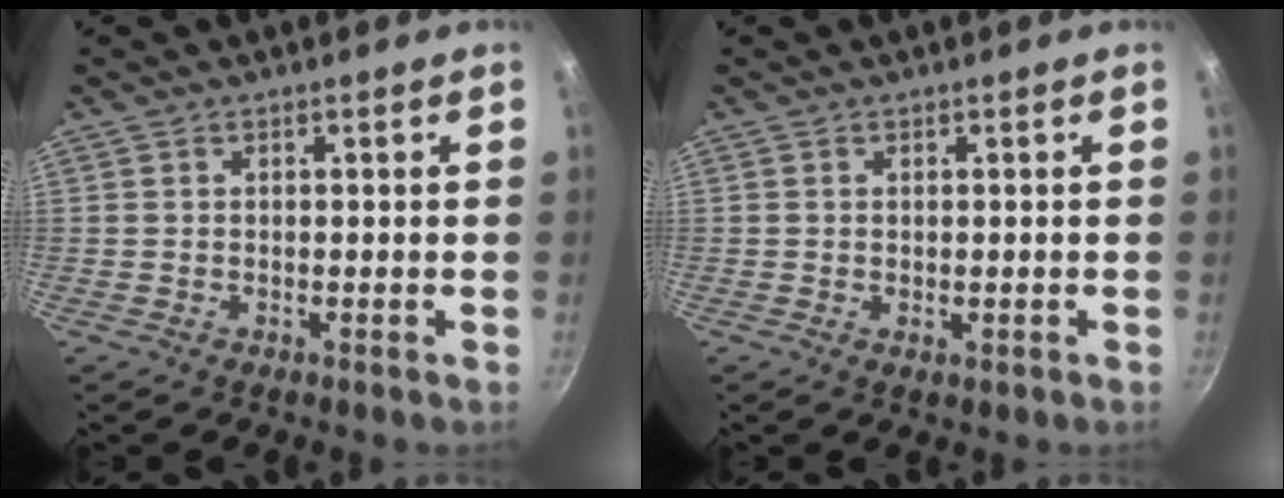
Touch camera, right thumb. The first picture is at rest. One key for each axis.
{"total": 1.1, "fx": -0.2, "fy": 0.5, "fz": 1.0, "tx": -0.014, "ty": -0.003, "tz": -0.002}